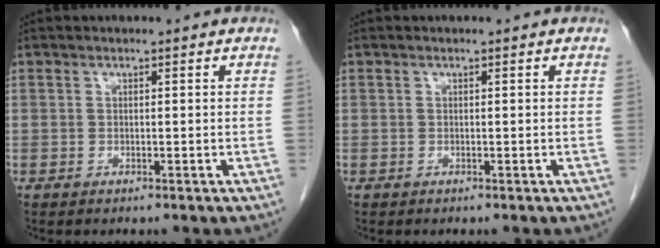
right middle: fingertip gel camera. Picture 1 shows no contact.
{"total": 0.0}